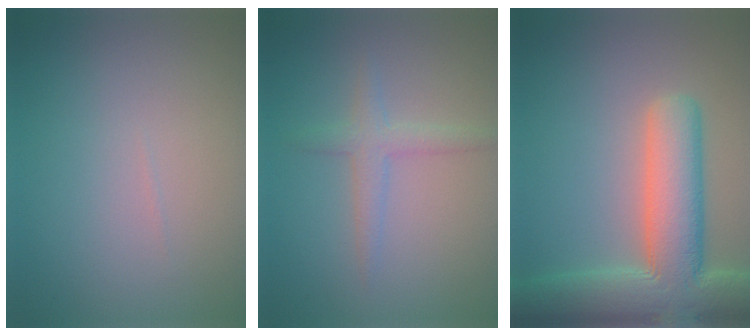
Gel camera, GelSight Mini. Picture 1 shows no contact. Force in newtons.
{"total": 2.0, "press": 2.0, "slide": 0.1}
{"total": 9.7, "press": 9.6, "slide": 0.7}